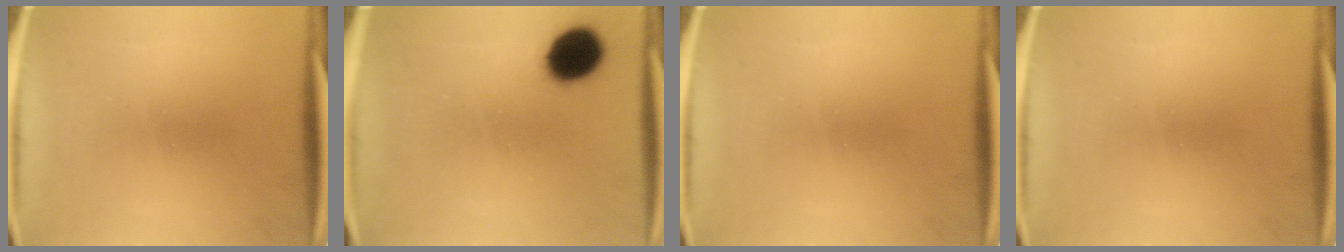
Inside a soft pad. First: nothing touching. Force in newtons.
{"total": 10.7}
{"total": 0.0}
{"total": 0.0}